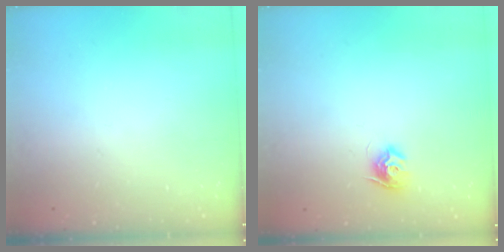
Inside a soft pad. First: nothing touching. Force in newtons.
{"total": 8.7, "press": 8.7, "slide": 0.1}